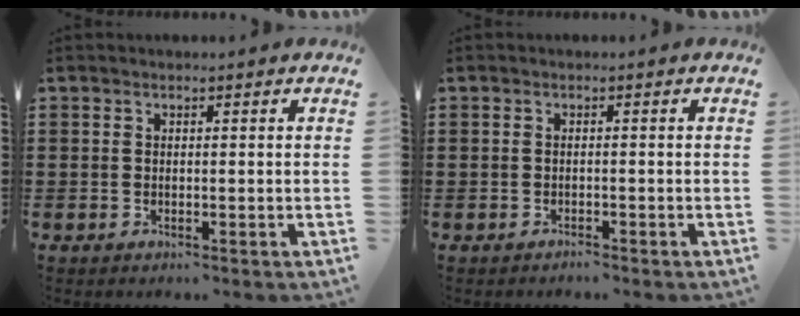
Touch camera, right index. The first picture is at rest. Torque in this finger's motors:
{"motor_torque": [0.17, 1.96, -0.95, -0.12]}